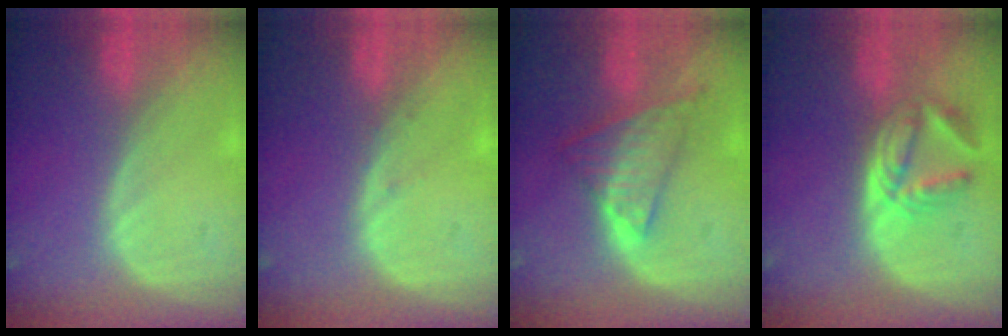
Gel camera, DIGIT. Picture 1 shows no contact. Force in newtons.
{"total": 0.6, "press": 0.3, "slide": 0.5}
{"total": 7.2, "press": 6.7, "slide": 2.7}
{"total": 5.6, "press": 5.3, "slide": 1.7}